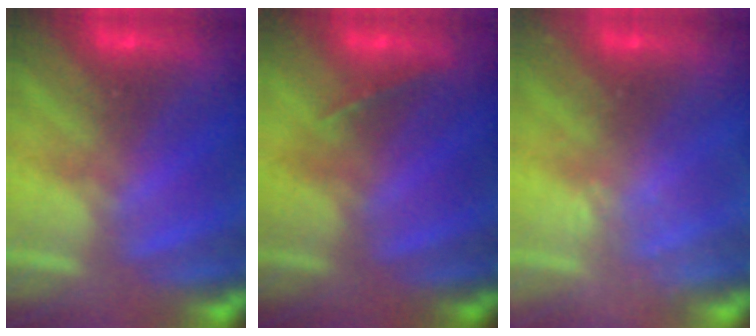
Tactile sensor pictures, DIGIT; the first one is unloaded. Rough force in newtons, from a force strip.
{"total": 1.5}
{"total": 2.2}